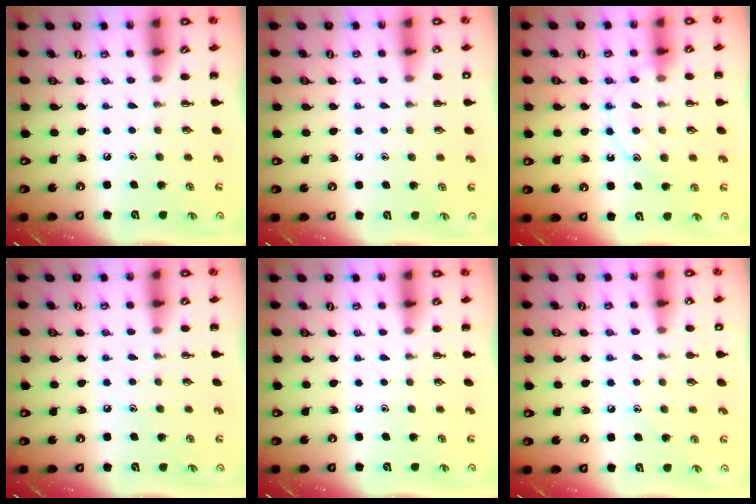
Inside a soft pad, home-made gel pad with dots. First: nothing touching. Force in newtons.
{"total": 2.1, "press": 2.0, "slide": 0.6}
{"total": 11.7, "press": 11.7, "slide": 0.7}
{"total": 4.6, "press": 4.4, "slide": 1.3}
{"total": 0.0}
{"total": 9.7, "press": 9.6, "slide": 1.8}